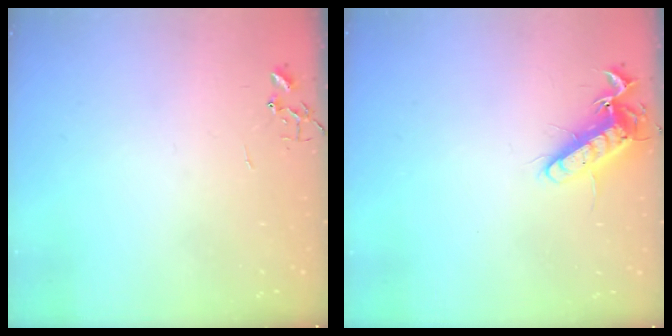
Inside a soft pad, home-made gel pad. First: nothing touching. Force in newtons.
{"total": 12.2, "press": 12.1, "slide": 1.1}